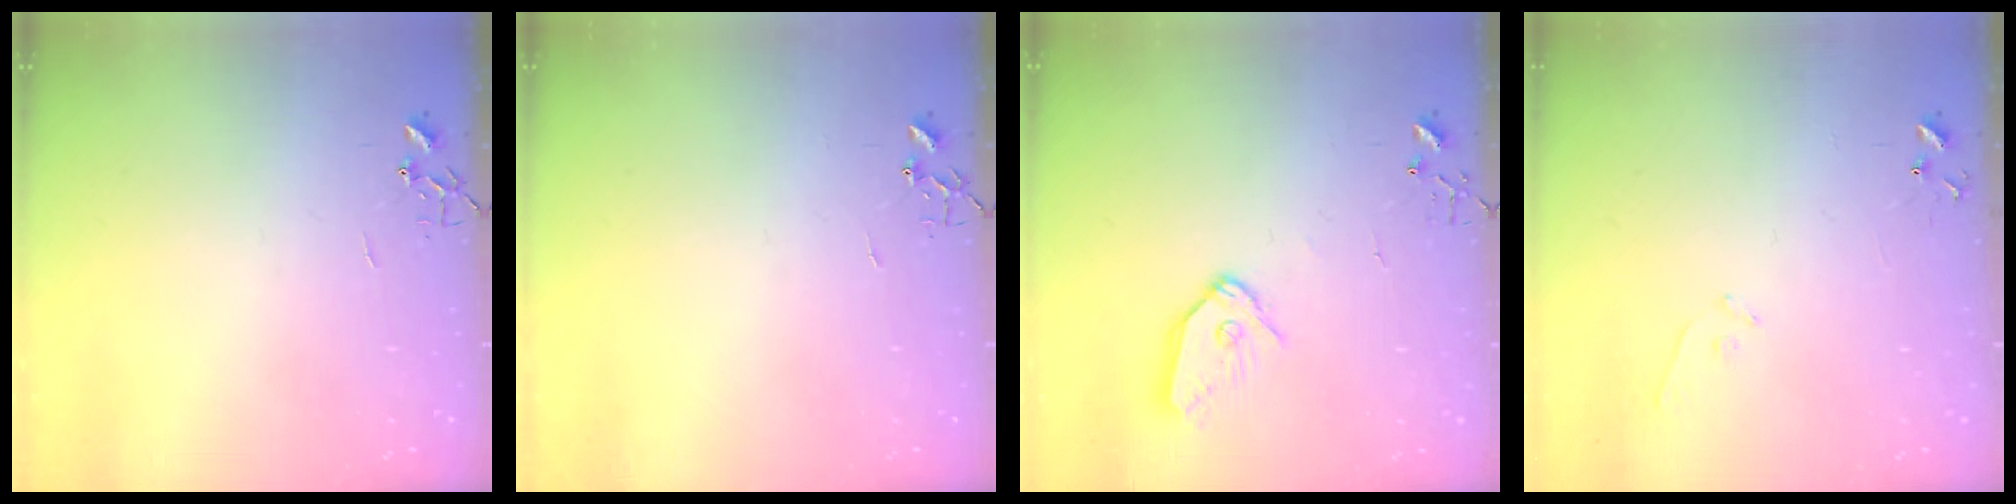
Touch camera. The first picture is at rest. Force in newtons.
{"total": 0.0}
{"total": 9.9, "press": 9.8, "slide": 1.2}
{"total": 5.3, "press": 5.3, "slide": 0.4}